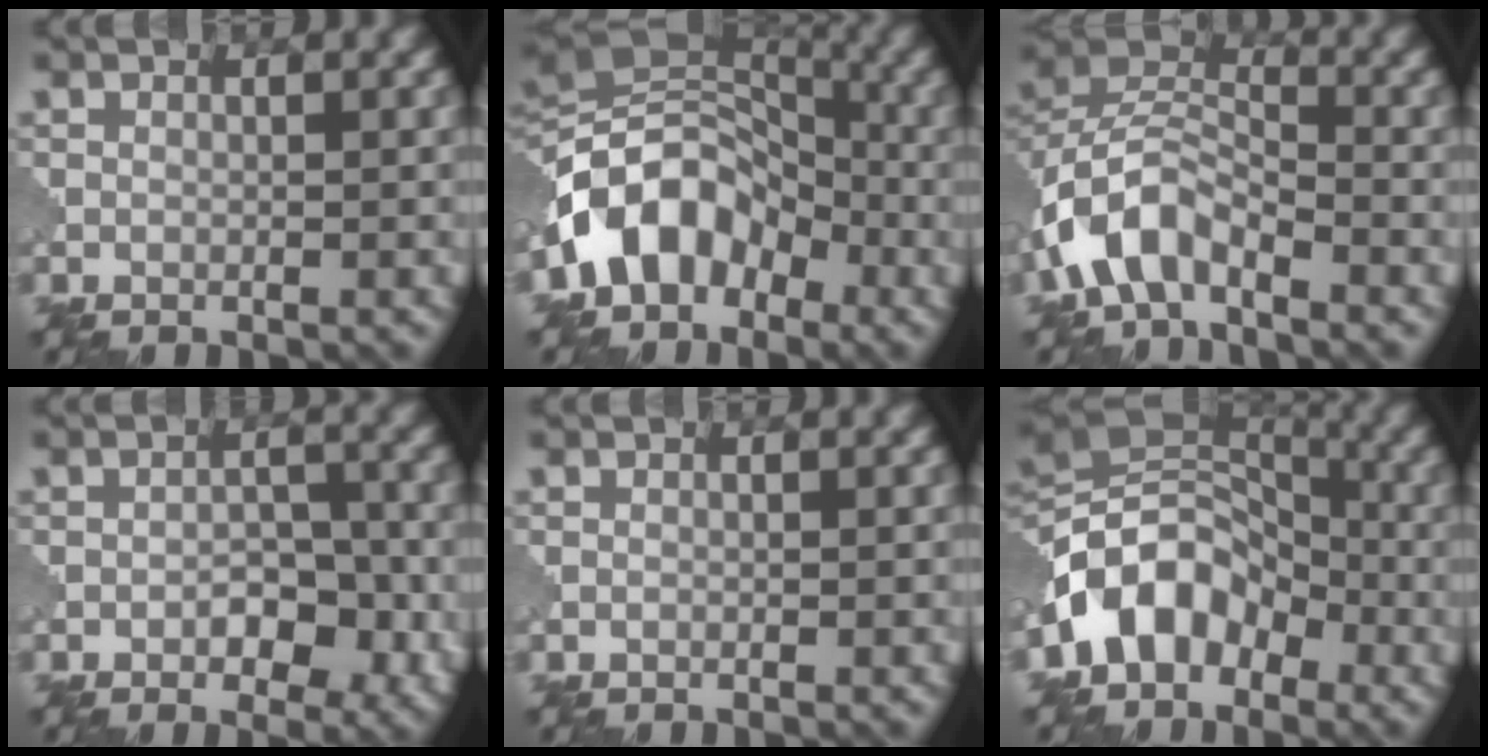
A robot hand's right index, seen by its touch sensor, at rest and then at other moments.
{"total": 9.4, "force": [-4.0, 6.6, 5.3], "torque": [-0.081, 0.018, -0.098]}
{"total": 6.1, "force": [-3.4, 3.2, 3.9], "torque": [-0.075, 0.009, -0.077]}
{"total": 4.5, "force": [-1.5, 2.5, 3.5], "torque": [-0.044, 0.001, -0.022]}
{"total": 0.0}
{"total": 8.4, "force": [-3.7, 5.8, 4.7], "torque": [-0.071, 0.020, -0.092]}